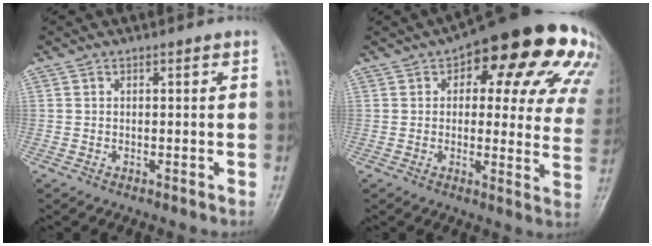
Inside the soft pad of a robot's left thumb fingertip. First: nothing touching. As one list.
[{"total": 24.3, "force": [11.1, 10.4, 19.0], "torque": [-0.199, 0.005, 0.128]}]